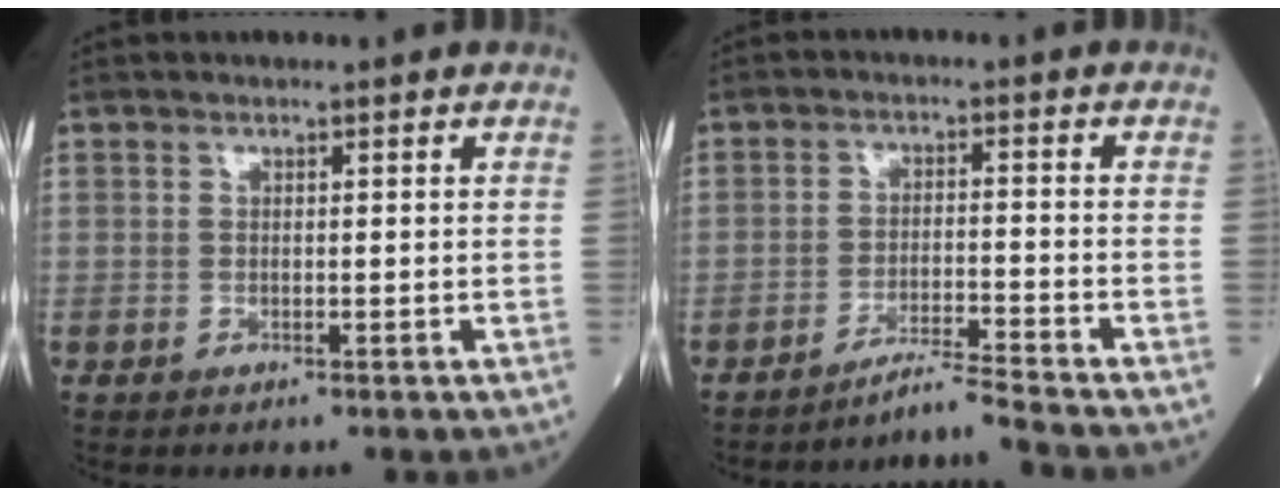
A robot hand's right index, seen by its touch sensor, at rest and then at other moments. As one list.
[{"total": 5.5, "force": [-4.8, -2.5, 0.7], "torque": [-0.016, -0.017, -0.085]}]